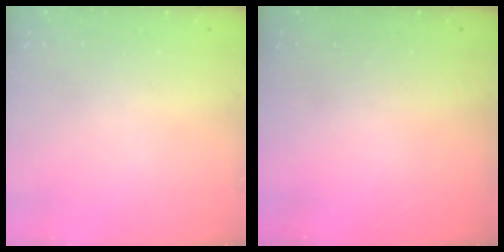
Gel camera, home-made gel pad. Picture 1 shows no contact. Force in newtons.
{"total": 0.0}